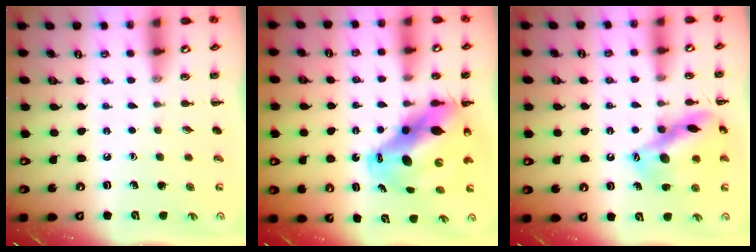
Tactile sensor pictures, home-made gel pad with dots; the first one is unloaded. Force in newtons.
{"total": 15.8, "press": 15.2, "slide": 4.5}
{"total": 16.5, "press": 16.3, "slide": 2.3}